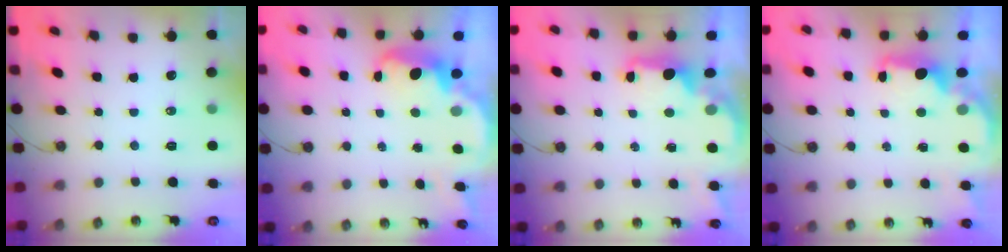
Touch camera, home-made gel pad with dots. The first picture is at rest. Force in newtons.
{"total": 4.8, "press": 4.8, "slide": 0.6}
{"total": 1.8, "press": 1.7, "slide": 0.5}
{"total": 2.2, "press": 2.1, "slide": 0.8}